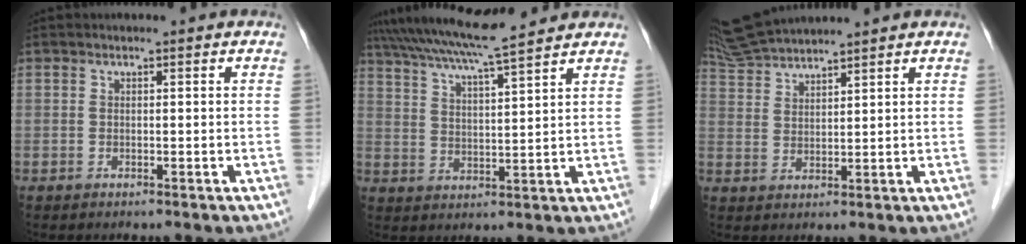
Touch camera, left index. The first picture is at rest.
{"total": 11.2, "force": [9.9, -1.0, 5.2], "torque": [-0.097, 0.020, 0.161]}
{"total": 8.3, "force": [8.0, -0.7, 2.2], "torque": [-0.051, 0.027, 0.157]}